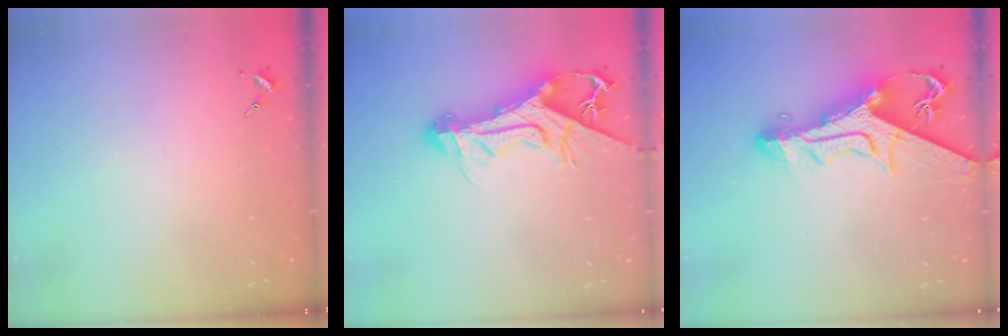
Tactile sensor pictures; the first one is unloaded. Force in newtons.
{"total": 15.8, "press": 15.6, "slide": 2.0}
{"total": 17.6, "press": 17.5, "slide": 1.7}